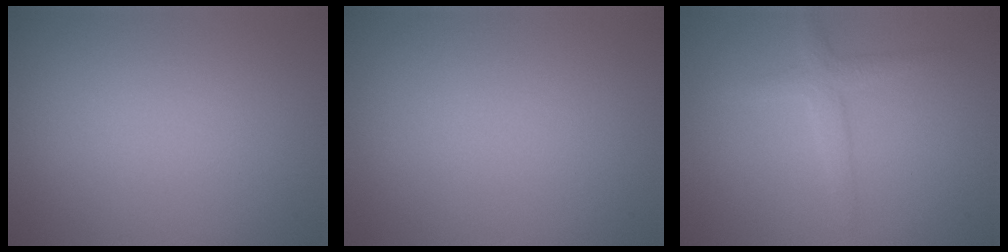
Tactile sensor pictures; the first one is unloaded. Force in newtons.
{"total": 0.0}
{"total": 2.2, "press": 2.2, "slide": 0.1}